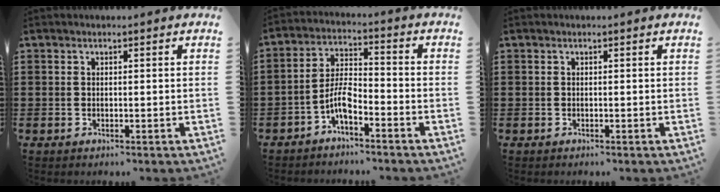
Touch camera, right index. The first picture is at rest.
{"total": 5.6, "force": [-3.4, 1.8, 4.1], "torque": [-0.100, 0.001, -0.073]}
{"total": 0.0}